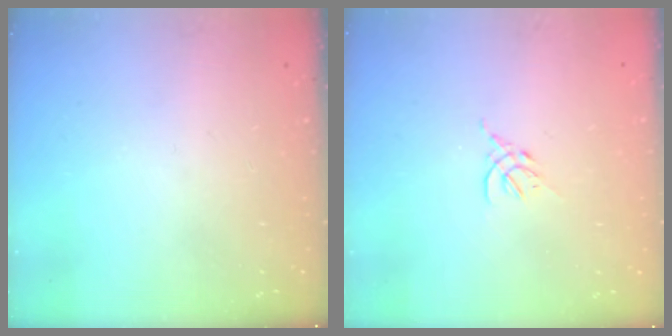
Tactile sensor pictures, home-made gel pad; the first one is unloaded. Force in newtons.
{"total": 2.3, "press": 2.2, "slide": 0.5}